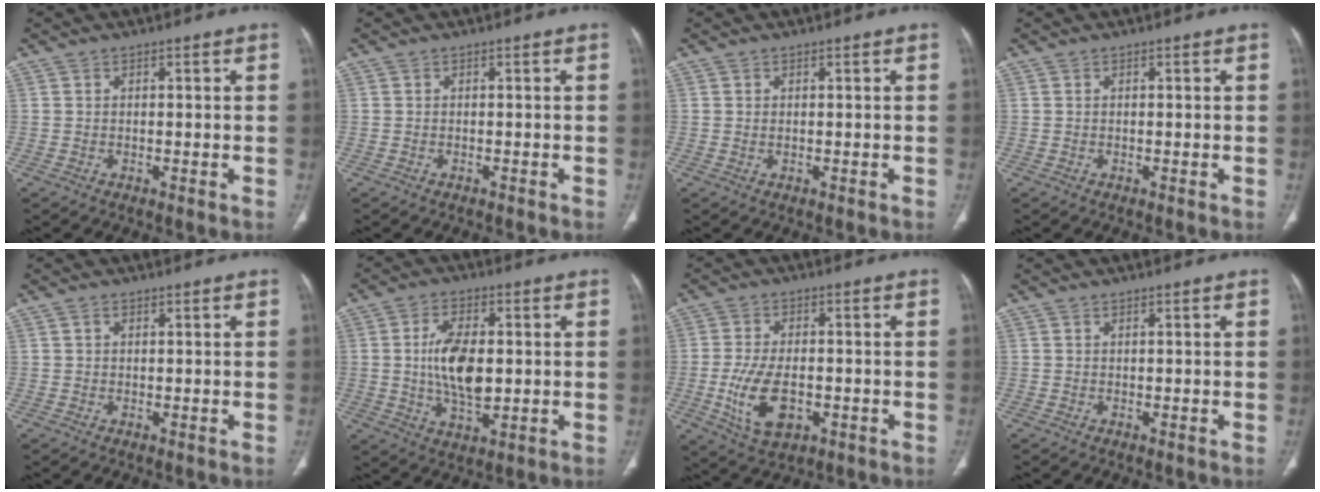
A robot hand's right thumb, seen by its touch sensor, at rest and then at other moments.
{"total": 1.0, "force": [-0.9, 0.4, 0.3], "torque": [-0.013, 0.004, -0.010]}
{"total": 0.6, "force": [-0.1, 0.3, 0.5], "torque": [-0.012, 0.000, 0.000]}
{"total": 0.0}
{"total": 0.8, "force": [0.3, 0.6, 0.4], "torque": [-0.006, 0.003, 0.005]}
{"total": 11.1, "force": [0.4, 5.7, 9.5], "torque": [-0.170, -0.005, 0.013]}
{"total": 10.3, "force": [-2.6, 5.7, 8.2], "torque": [-0.155, 0.001, -0.036]}
{"total": 0.0}